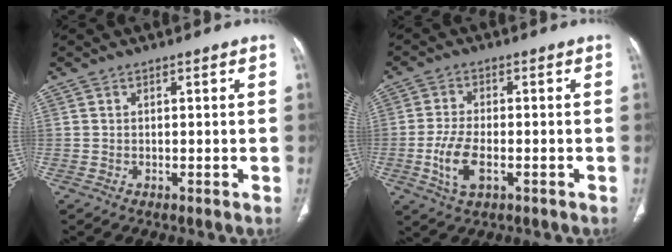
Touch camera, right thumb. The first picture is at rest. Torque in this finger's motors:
{"motor_torque": [0.00, 0.21, 0.33, 0.64, 0.28]}